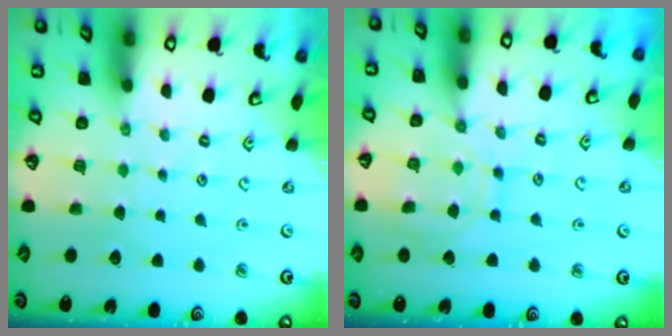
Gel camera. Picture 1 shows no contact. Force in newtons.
{"total": 11.0, "press": 11.0, "slide": 0.8}